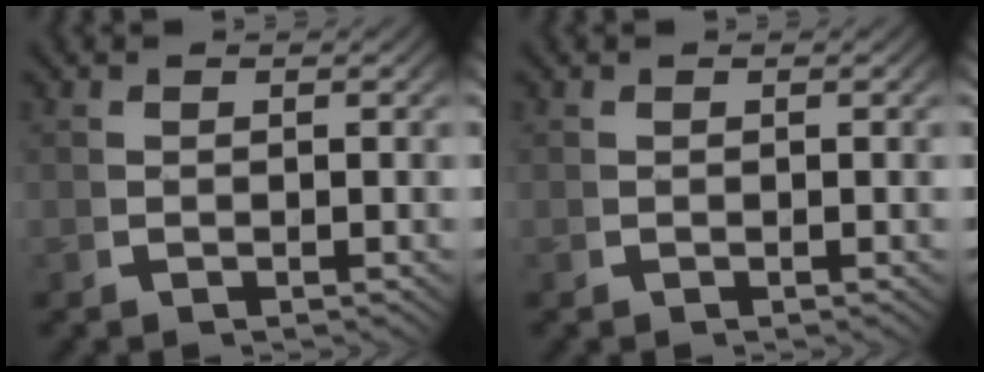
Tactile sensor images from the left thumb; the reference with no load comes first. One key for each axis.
{"total": 0.0}